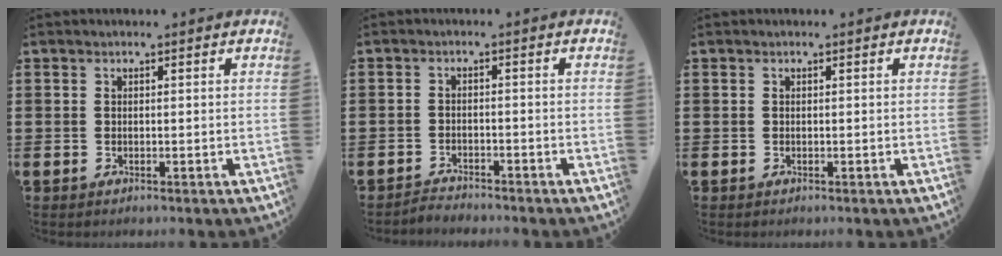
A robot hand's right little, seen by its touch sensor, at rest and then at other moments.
{"total": 1.7, "force": [-1.7, 0.0, -0.2], "torque": [-0.002, 0.005, -0.038]}
{"total": 0.0}